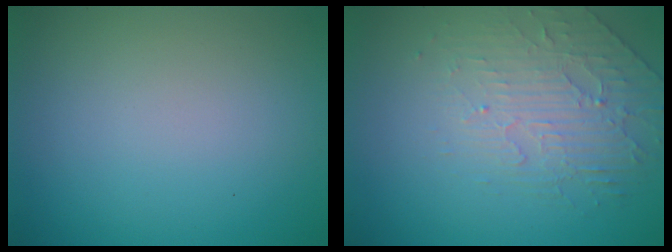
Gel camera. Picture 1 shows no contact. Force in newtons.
{"total": 2.5, "press": 1.8, "slide": 1.6}